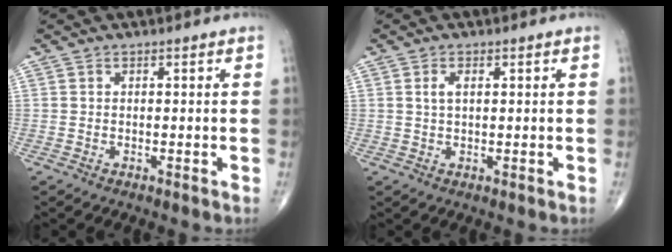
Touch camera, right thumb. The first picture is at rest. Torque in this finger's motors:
{"motor_torque": [-0.13, -0.11, 0.31, -0.02, 0.03]}